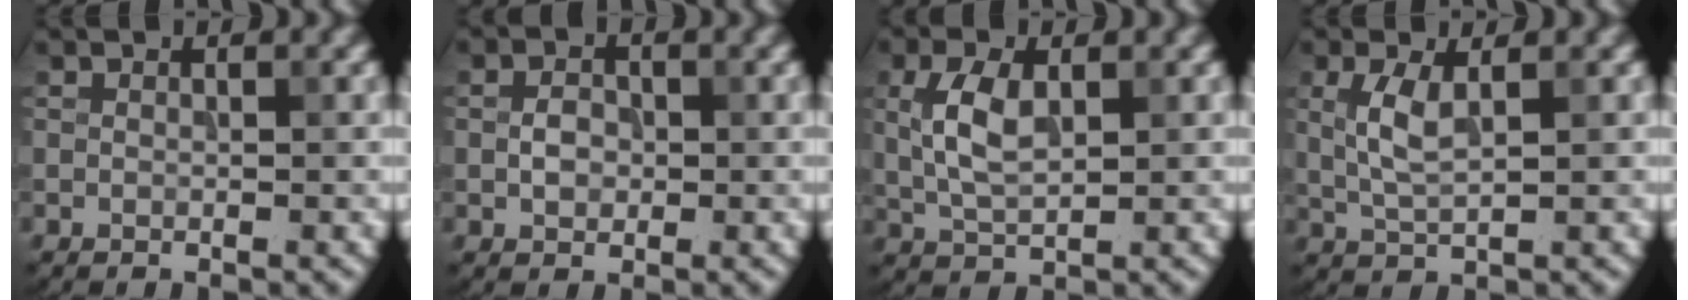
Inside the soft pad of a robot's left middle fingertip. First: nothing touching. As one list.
[{"total": 2.0, "force": [-0.2, 1.5, 1.3], "torque": [-0.024, 0.002, -0.008]}, {"total": 4.2, "force": [0.6, 2.2, 3.5], "torque": [-0.081, 0.003, 0.014]}, {"total": 3.0, "force": [0.6, 1.1, 2.8], "torque": [-0.066, 0.002, 0.015]}]